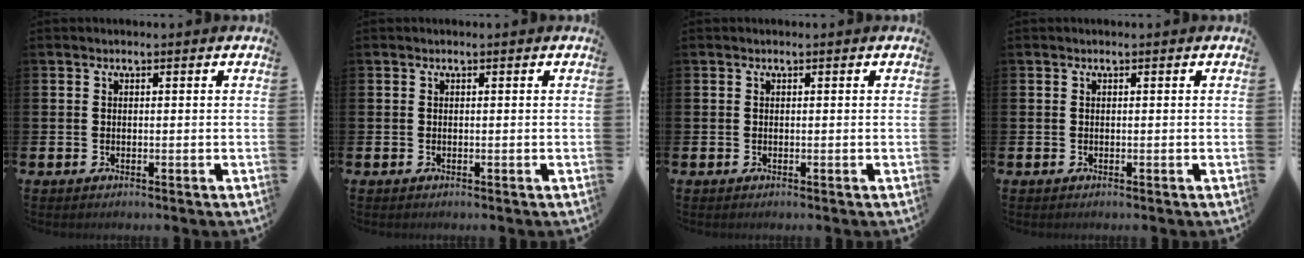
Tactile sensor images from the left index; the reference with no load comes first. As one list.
[{"total": 0.0}, {"total": 0.0}, {"total": 0.0}]